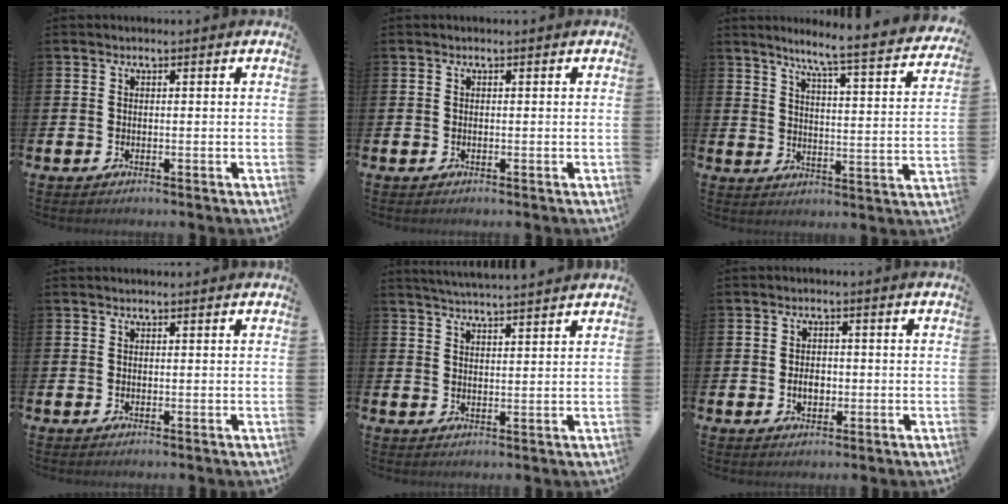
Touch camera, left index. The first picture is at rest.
{"total": 0.0}
{"total": 6.6, "force": [5.7, -0.3, 3.2], "torque": [-0.069, -0.052, 0.088]}
{"total": 0.0}
{"total": 4.1, "force": [4.0, -0.5, 0.4], "torque": [-0.016, -0.020, 0.072]}
{"total": 2.6, "force": [-0.4, 1.9, 1.8], "torque": [-0.016, -0.003, -0.014]}